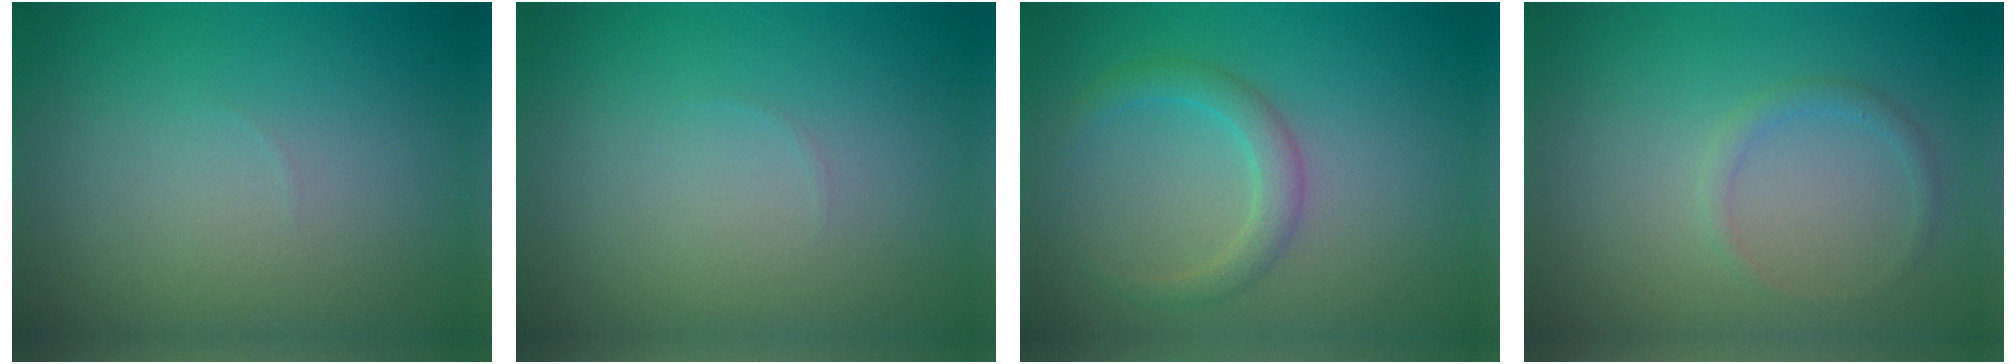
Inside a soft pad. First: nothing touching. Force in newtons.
{"total": 0.0}
{"total": 2.3, "press": 2.2, "slide": 0.1}
{"total": 1.1, "press": 1.1, "slide": 0.1}